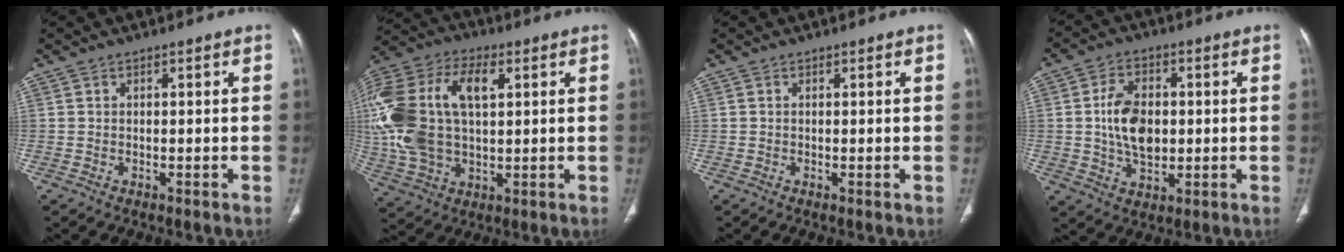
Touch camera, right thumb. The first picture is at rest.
{"total": 22.4, "force": [4.1, 13.0, 17.8], "torque": [-0.388, 0.014, 0.075]}
{"total": 0.0}
{"total": 10.0, "force": [0.4, 6.6, 7.5], "torque": [-0.115, 0.002, 0.010]}